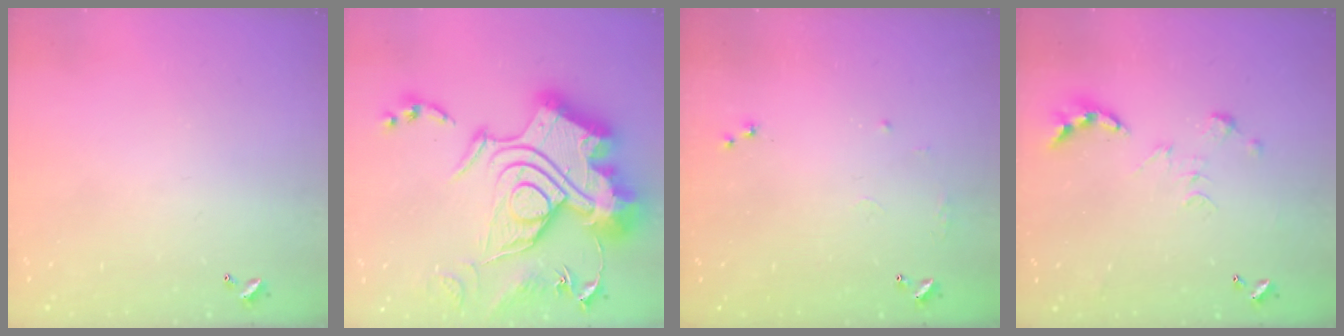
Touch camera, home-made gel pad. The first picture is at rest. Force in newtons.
{"total": 1.1, "press": 1.1, "slide": 0.0}
{"total": 6.4, "press": 6.3, "slide": 1.0}
{"total": 0.0}